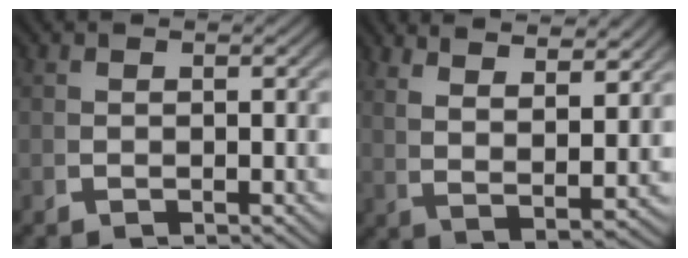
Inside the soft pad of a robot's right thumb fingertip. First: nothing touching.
{"total": 6.0, "force": [3.7, 1.8, 4.3], "torque": [-0.075, 0.001, 0.068]}